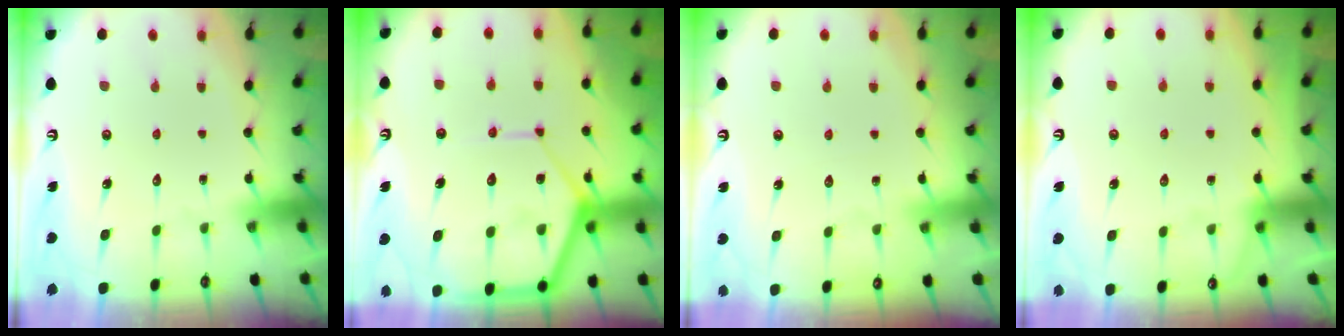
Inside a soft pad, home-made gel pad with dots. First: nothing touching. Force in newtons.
{"total": 15.2, "press": 15.2, "slide": 1.5}
{"total": 4.1, "press": 4.0, "slide": 0.6}
{"total": 5.0, "press": 4.9, "slide": 0.7}